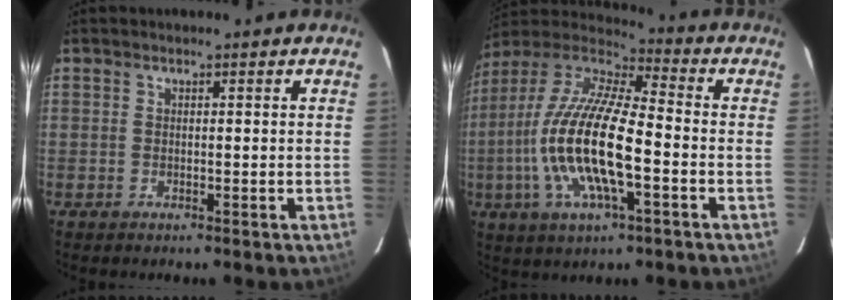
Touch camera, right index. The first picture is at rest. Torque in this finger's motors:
{"motor_torque": [1.35, -0.79, 1.06, 0.21]}